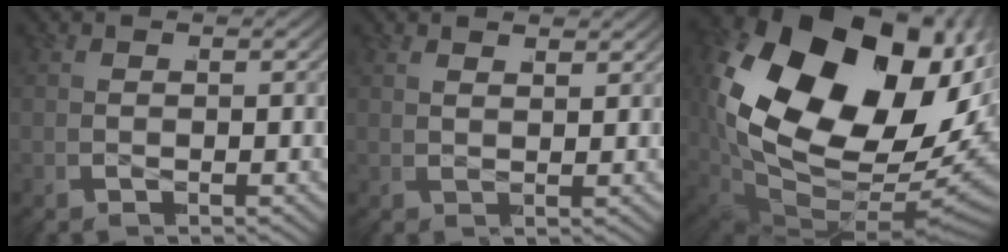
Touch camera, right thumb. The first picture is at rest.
{"total": 1.3, "force": [1.2, -0.4, 0.2], "torque": [0.007, 0.003, 0.019]}
{"total": 27.7, "force": [1.0, 18.4, 20.7], "torque": [-0.404, -0.064, 0.040]}